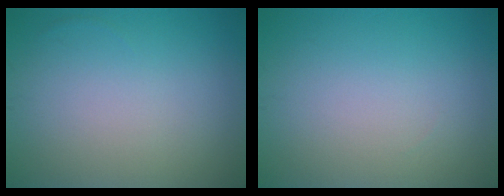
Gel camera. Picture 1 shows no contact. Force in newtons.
{"total": 0.0}